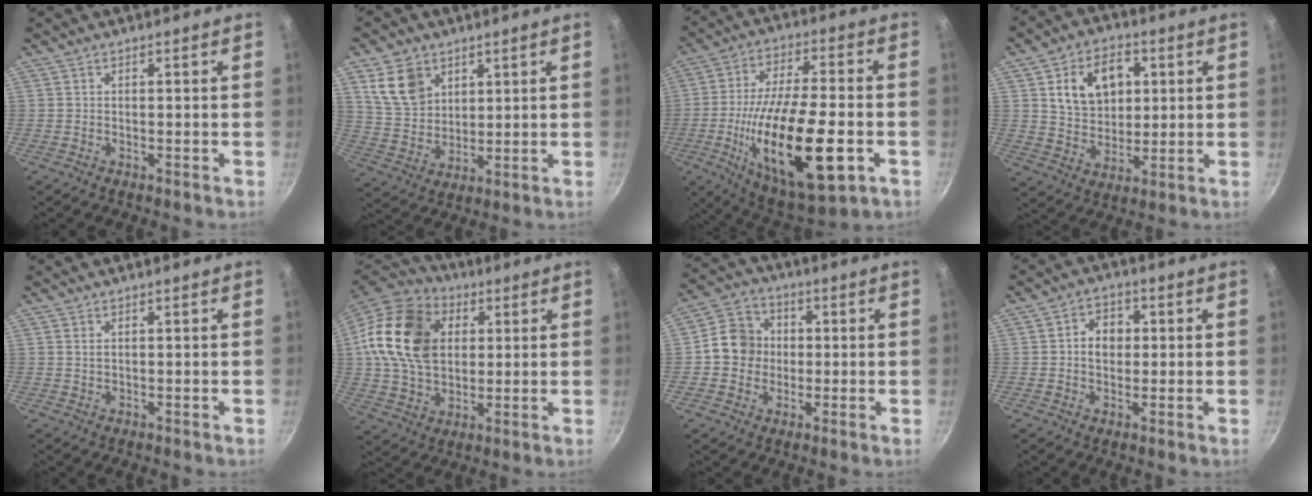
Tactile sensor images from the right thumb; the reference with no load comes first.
{"total": 10.2, "force": [4.7, 7.5, 5.0], "torque": [-0.068, -0.018, 0.103]}
{"total": 25.4, "force": [-6.9, 9.1, 22.7], "torque": [-0.383, 0.013, -0.106]}
{"total": 13.2, "force": [3.6, 9.7, 8.3], "torque": [-0.105, -0.003, 0.062]}
{"total": 1.1, "force": [0.4, 0.7, 0.7], "torque": [-0.013, 0.002, 0.009]}
{"total": 21.8, "force": [5.1, 15.8, 14.2], "torque": [-0.243, 0.010, 0.085]}
{"total": 9.5, "force": [-0.1, 8.6, 3.9], "torque": [-0.034, 0.017, -0.020]}
{"total": 5.9, "force": [0.5, 4.7, 3.4], "torque": [-0.024, 0.010, 0.001]}